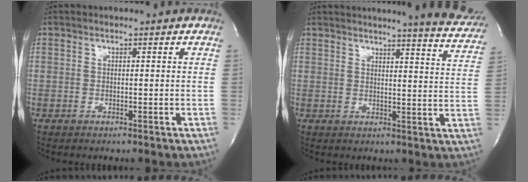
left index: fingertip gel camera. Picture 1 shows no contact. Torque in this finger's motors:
{"motor_torque": [0.00, -0.14, 0.46, 0.08]}